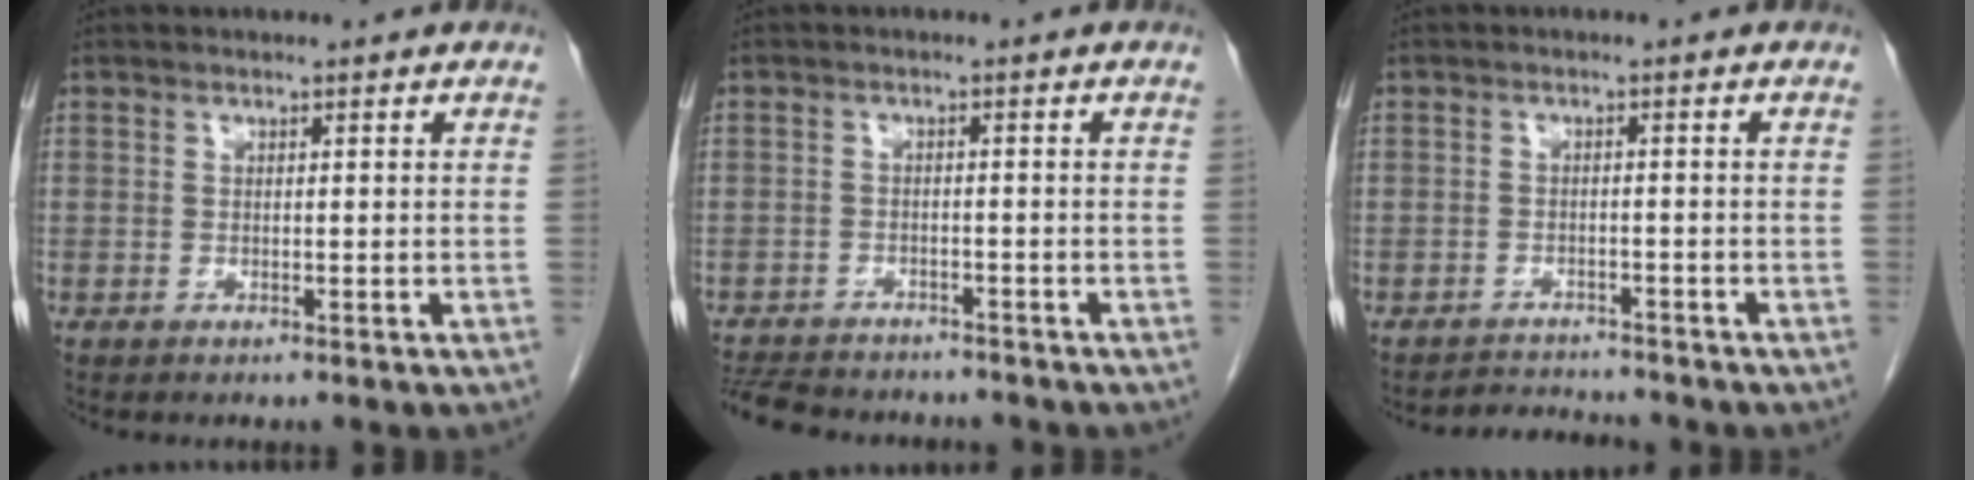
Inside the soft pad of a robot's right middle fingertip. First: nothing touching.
{"total": 11.1, "force": [-9.9, 3.3, 3.8], "torque": [-0.082, -0.005, -0.139]}
{"total": 2.9, "force": [-2.9, 0.2, -0.6], "torque": [0.009, -0.009, -0.044]}